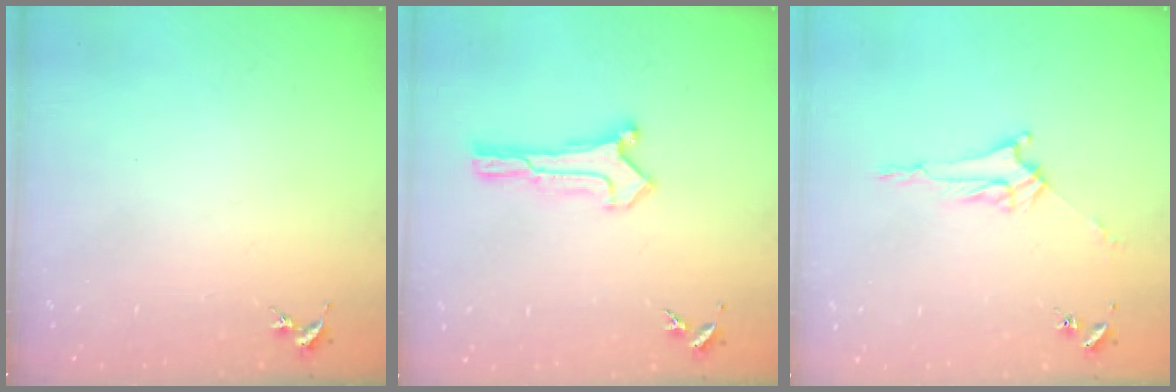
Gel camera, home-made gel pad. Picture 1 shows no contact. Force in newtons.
{"total": 0.0}
{"total": 3.0, "press": 3.0, "slide": 0.3}